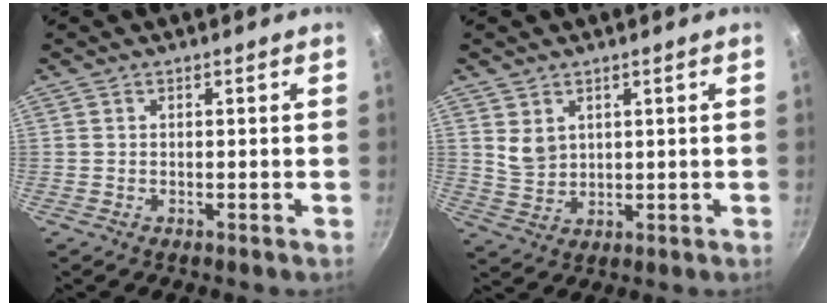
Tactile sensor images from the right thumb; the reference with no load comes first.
{"total": 4.4, "force": [1.9, 3.4, 2.2], "torque": [-0.026, -0.012, 0.045]}